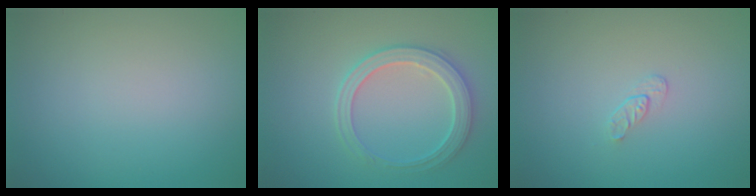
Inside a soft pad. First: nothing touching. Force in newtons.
{"total": 3.4, "press": 3.2, "slide": 1.0}
{"total": 0.8, "press": 0.5, "slide": 0.7}